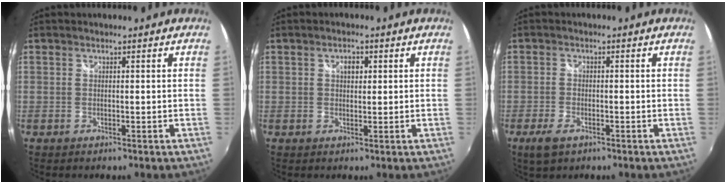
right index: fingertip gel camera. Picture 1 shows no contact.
{"total": 2.1, "force": [0.6, 1.5, 1.4], "torque": [-0.021, 0.006, 0.009]}
{"total": 4.4, "force": [-2.7, 2.1, 2.8], "torque": [-0.071, -0.009, -0.051]}